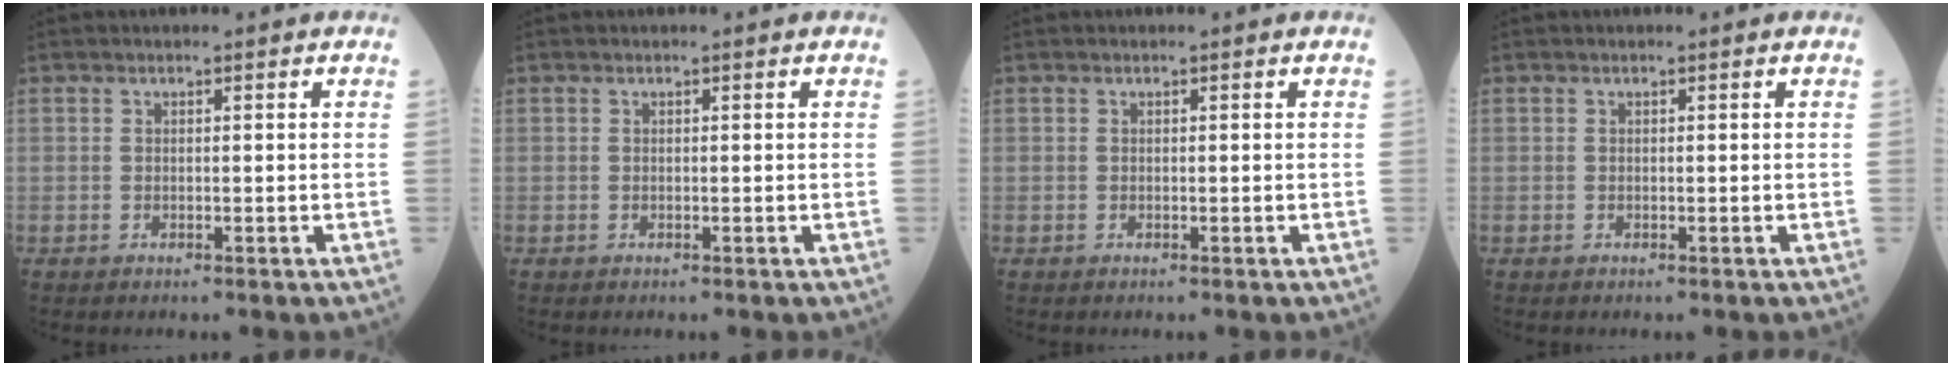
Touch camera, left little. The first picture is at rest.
{"total": 0.0}
{"total": 0.0}
{"total": 0.0}